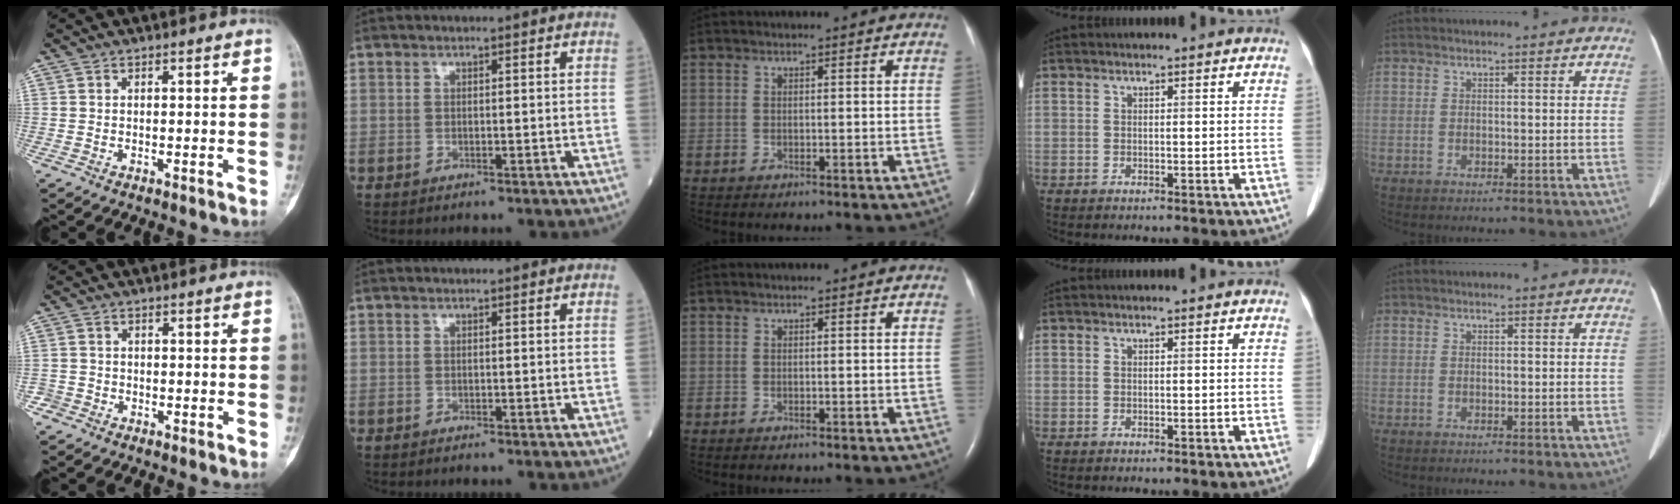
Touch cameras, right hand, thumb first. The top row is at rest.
{"thumb": {"total": 2.0, "force": [-1.3, 1.5, -0.3], "torque": [0.013, 0.007, -0.031]}}